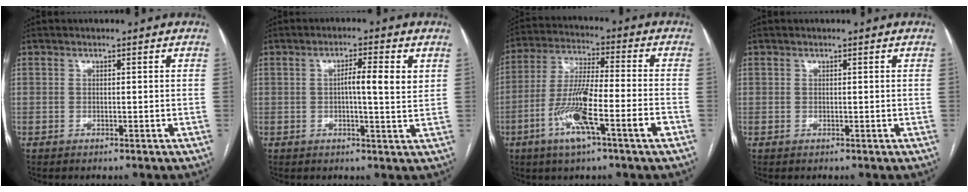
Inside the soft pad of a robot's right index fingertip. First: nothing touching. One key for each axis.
{"total": 5.4, "fx": 1.2, "fy": 0.5, "fz": 5.3, "tx": -0.083, "ty": 0.003, "tz": 0.016}
{"total": 12.7, "fx": -5.3, "fy": 0.6, "fz": 11.5, "tx": -0.223, "ty": -0.001, "tz": -0.097}
{"total": 0.0}